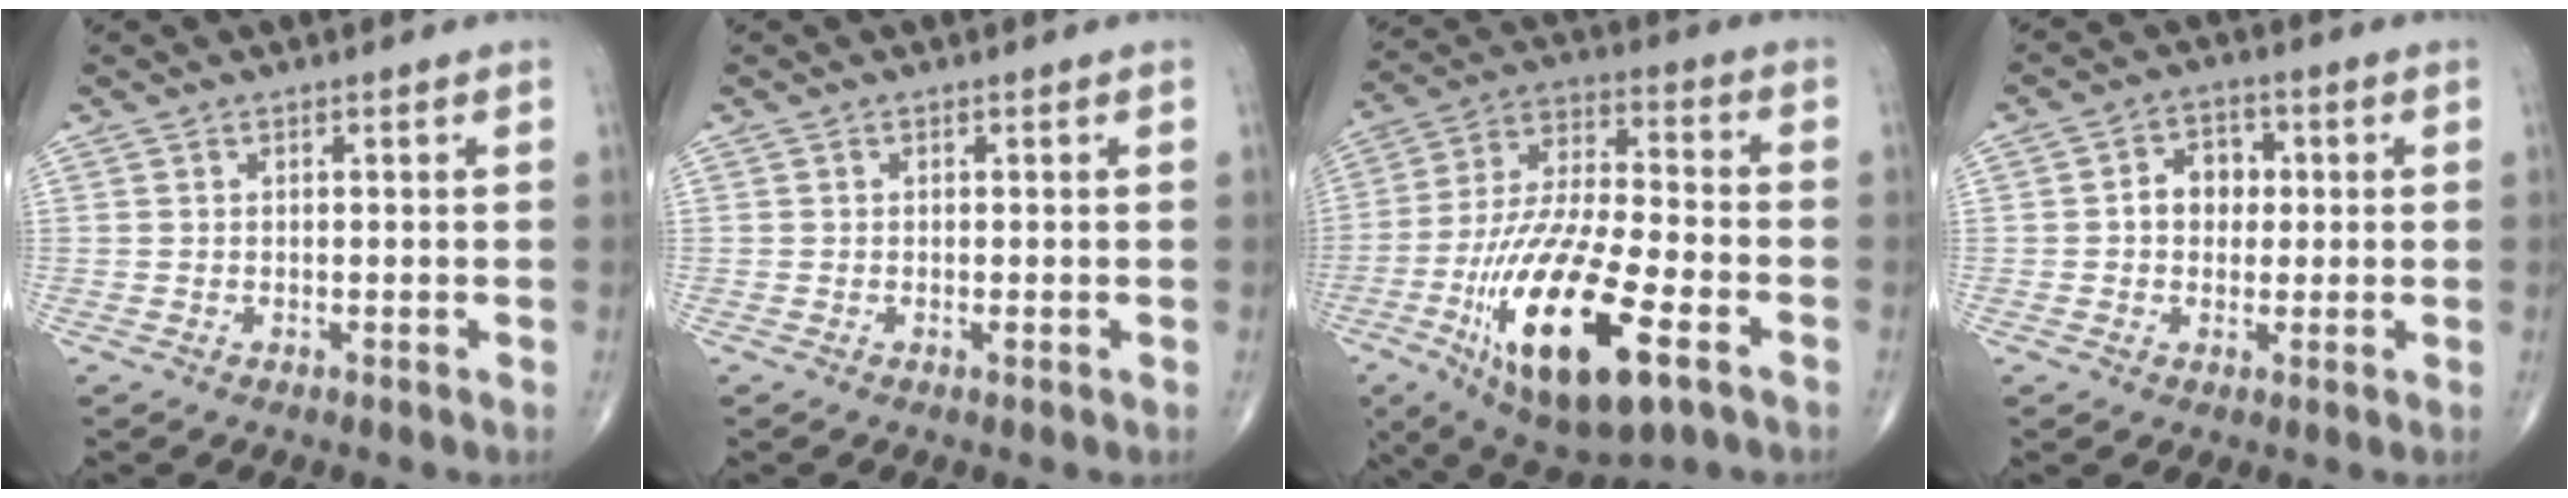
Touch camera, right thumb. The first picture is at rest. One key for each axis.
{"total": 0.5, "fx": -0.1, "fy": 0.1, "fz": 0.5, "tx": -0.010, "ty": -0.002, "tz": -0.003}
{"total": 24.4, "fx": -9.8, "fy": 8.5, "fz": 20.7, "tx": -0.422, "ty": 0.018, "tz": -0.166}
{"total": 6.0, "fx": 0.4, "fy": 4.8, "fz": 3.6, "tx": -0.029, "ty": 0.015, "tz": 0.000}